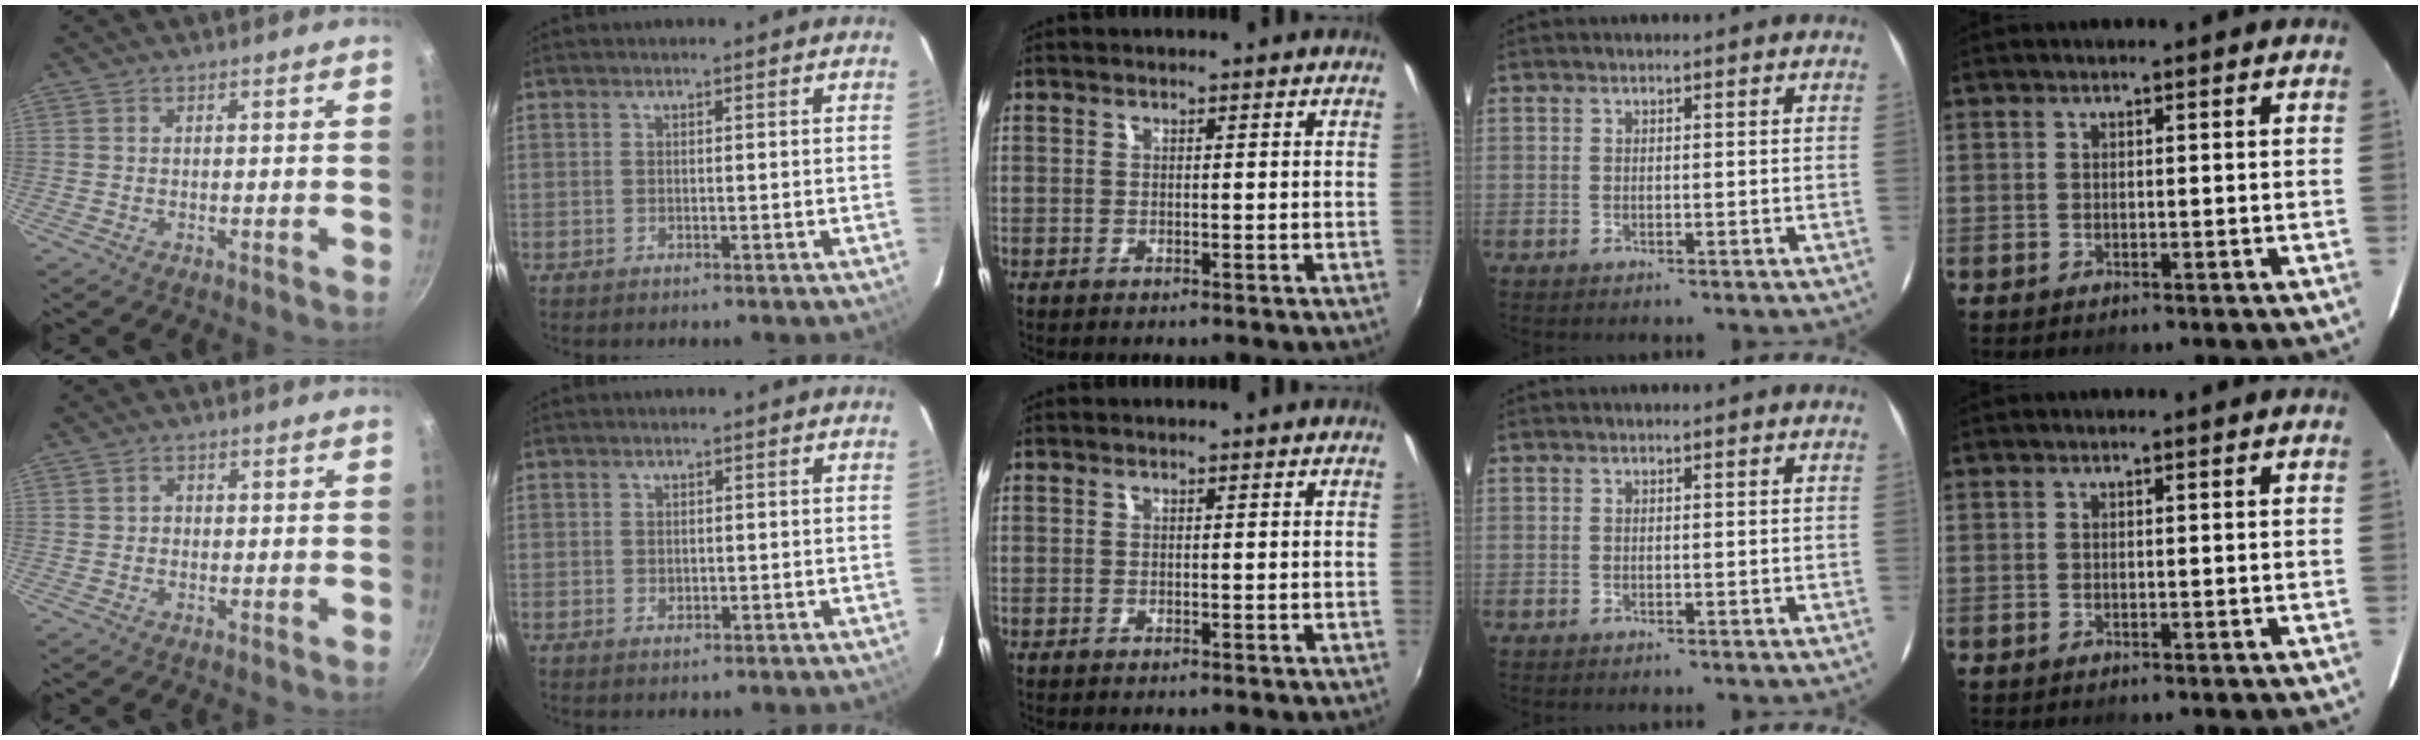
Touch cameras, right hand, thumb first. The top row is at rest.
{"thumb": {"total": 1.3, "force": [0.0, 1.2, 0.5], "torque": [-0.006, 0.003, -0.002]}, "index": {"total": 1.3, "force": [-0.1, 1.1, 0.6], "torque": [-0.008, 0.000, 0.000]}}